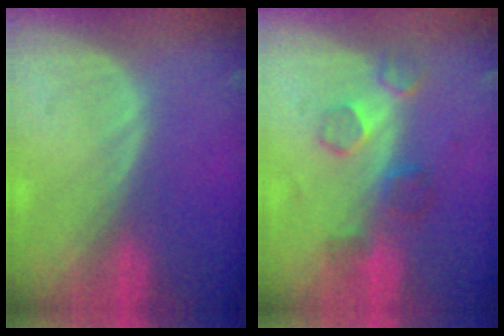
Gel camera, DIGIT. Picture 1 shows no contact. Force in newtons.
{"total": 5.2, "press": 4.9, "slide": 1.5}